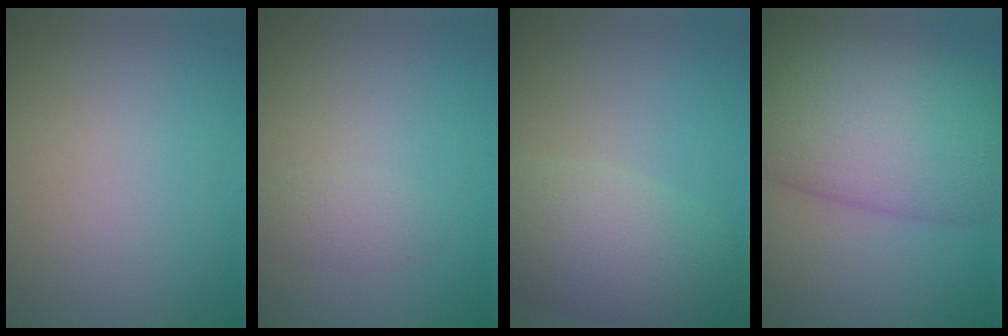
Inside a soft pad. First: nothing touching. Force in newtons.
{"total": 1.3, "press": 1.3, "slide": 0.1}
{"total": 6.3, "press": 6.3, "slide": 0.3}
{"total": 12.1, "press": 12.1, "slide": 0.5}